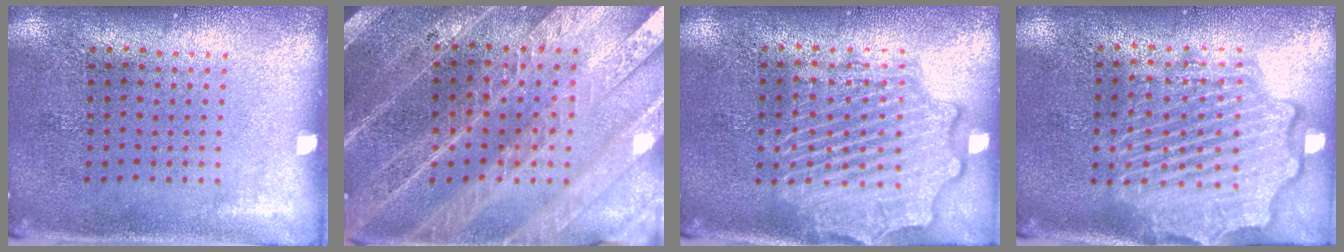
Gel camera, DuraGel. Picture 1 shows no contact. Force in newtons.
{"total": 4.4, "press": 3.9, "slide": 2.0}
{"total": 4.1, "press": 4.1, "slide": 0.6}
{"total": 4.2, "press": 4.2, "slide": 0.5}